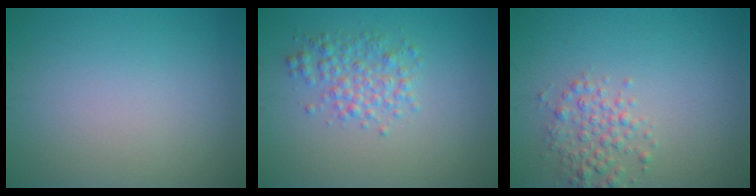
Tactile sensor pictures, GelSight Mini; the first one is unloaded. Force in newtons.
{"total": 2.9, "press": 2.9, "slide": 0.0}
{"total": 2.7, "press": 2.7, "slide": 0.1}